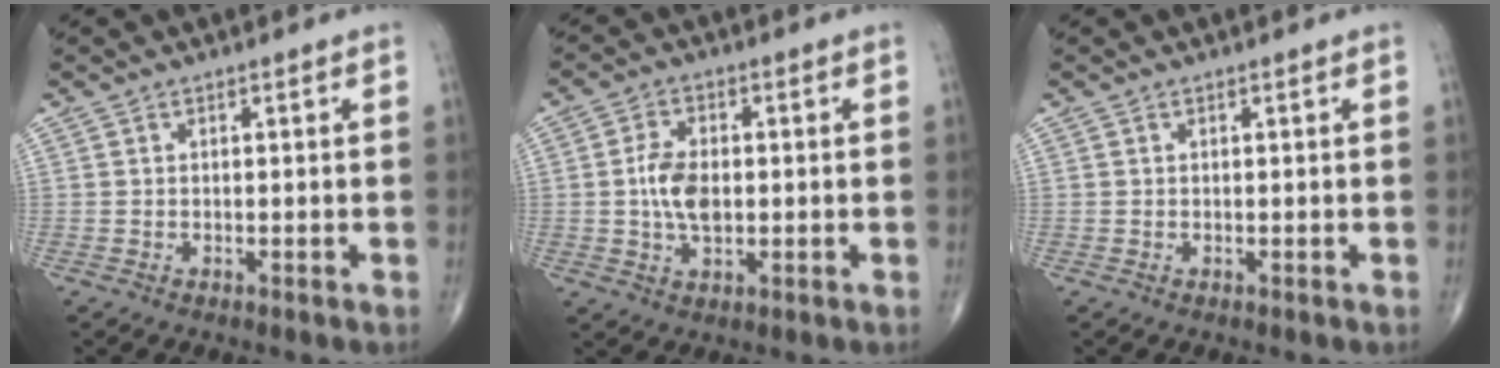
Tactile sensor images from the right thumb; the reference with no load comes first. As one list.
[{"total": 6.8, "force": [-0.1, 4.0, 5.6], "torque": [-0.102, 0.002, -0.004]}, {"total": 0.0}]